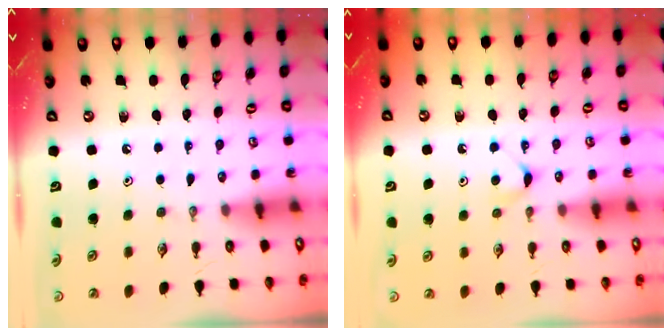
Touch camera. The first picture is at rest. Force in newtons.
{"total": 4.6, "press": 4.5, "slide": 0.5}